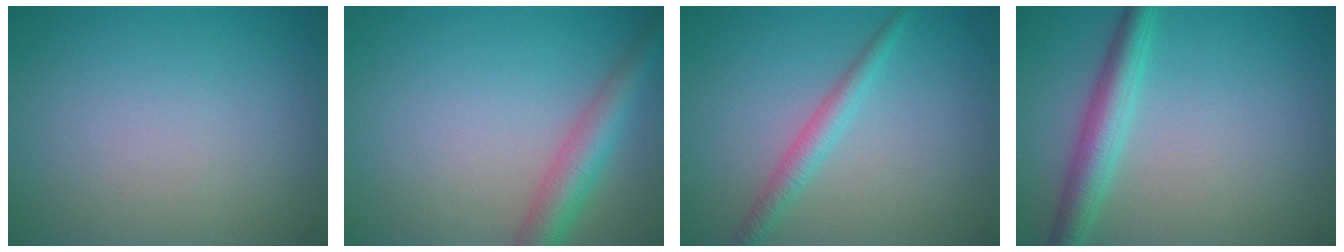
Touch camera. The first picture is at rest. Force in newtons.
{"total": 4.2, "press": 4.2, "slide": 0.2}
{"total": 2.3, "press": 2.2, "slide": 0.1}
{"total": 3.8, "press": 3.8, "slide": 0.2}